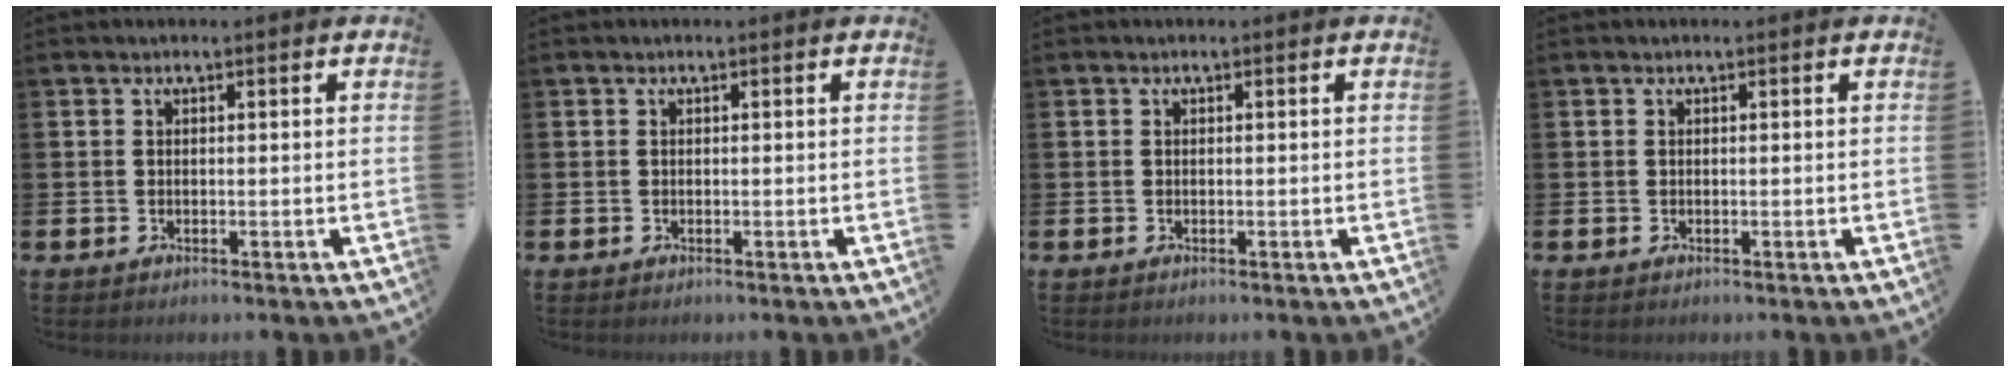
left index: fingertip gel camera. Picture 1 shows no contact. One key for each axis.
{"total": 0.0}
{"total": 0.0}
{"total": 0.0}